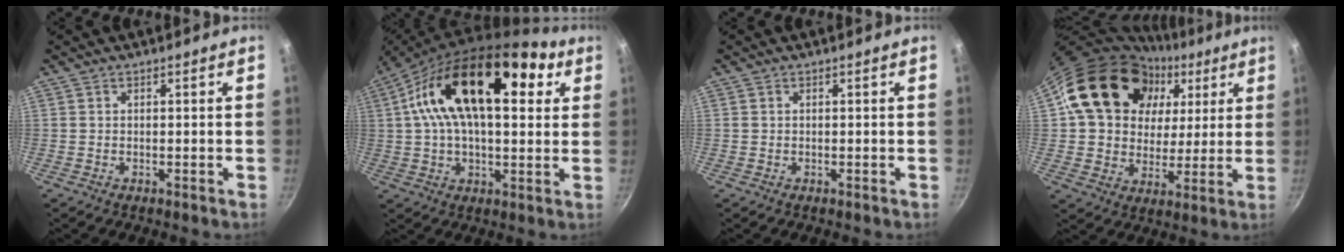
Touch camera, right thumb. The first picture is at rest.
{"total": 21.7, "force": [6.4, 11.5, 17.3], "torque": [-0.267, 0.010, 0.083]}
{"total": 0.0}
{"total": 21.5, "force": [8.2, 16.7, 10.8], "torque": [-0.153, 0.006, 0.144]}